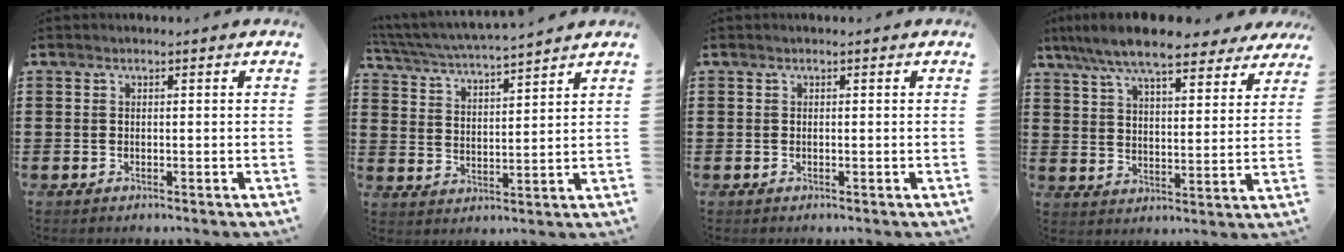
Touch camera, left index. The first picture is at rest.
{"total": 4.4, "force": [4.2, -0.1, 1.1], "torque": [-0.043, -0.027, 0.069]}
{"total": 0.0}
{"total": 9.2, "force": [8.1, 1.3, 4.3], "torque": [-0.113, -0.027, 0.146]}